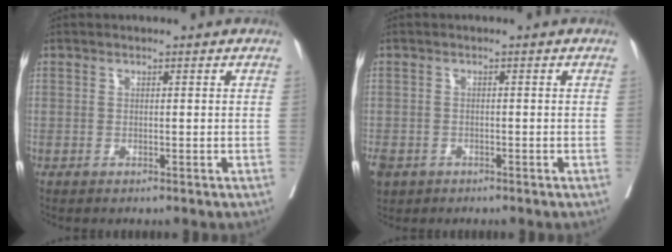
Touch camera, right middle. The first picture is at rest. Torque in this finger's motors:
{"motor_torque": [0.75, -0.60, 0.09, 0.08]}